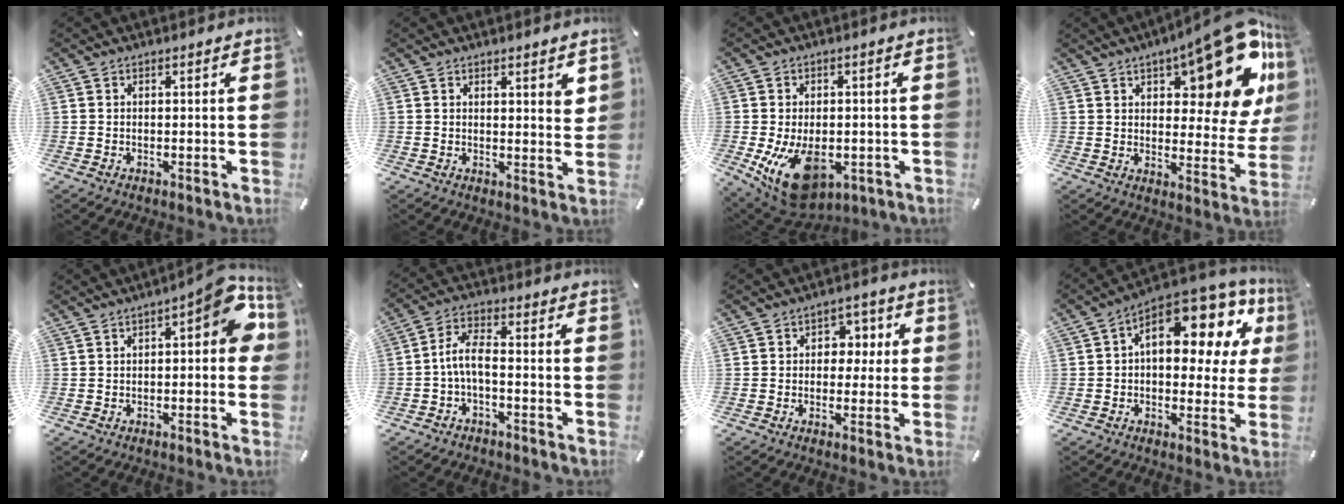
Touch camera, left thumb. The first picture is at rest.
{"total": 3.2, "force": [2.4, 1.0, 1.8], "torque": [-0.024, -0.014, 0.039]}
{"total": 13.3, "force": [-4.2, 8.0, 9.8], "torque": [-0.179, 0.007, -0.065]}
{"total": 19.9, "force": [11.5, 8.1, 14.1], "torque": [-0.176, -0.083, 0.188]}
{"total": 9.5, "force": [1.5, 3.9, 8.6], "torque": [-0.104, -0.014, 0.023]}
{"total": 6.3, "force": [-2.1, 2.9, 5.2], "torque": [-0.110, 0.015, -0.042]}
{"total": 5.3, "force": [-0.1, 4.6, 2.7], "torque": [-0.029, 0.006, -0.011]}
{"total": 16.9, "force": [6.9, 9.1, 12.5], "torque": [-0.165, -0.052, 0.116]}